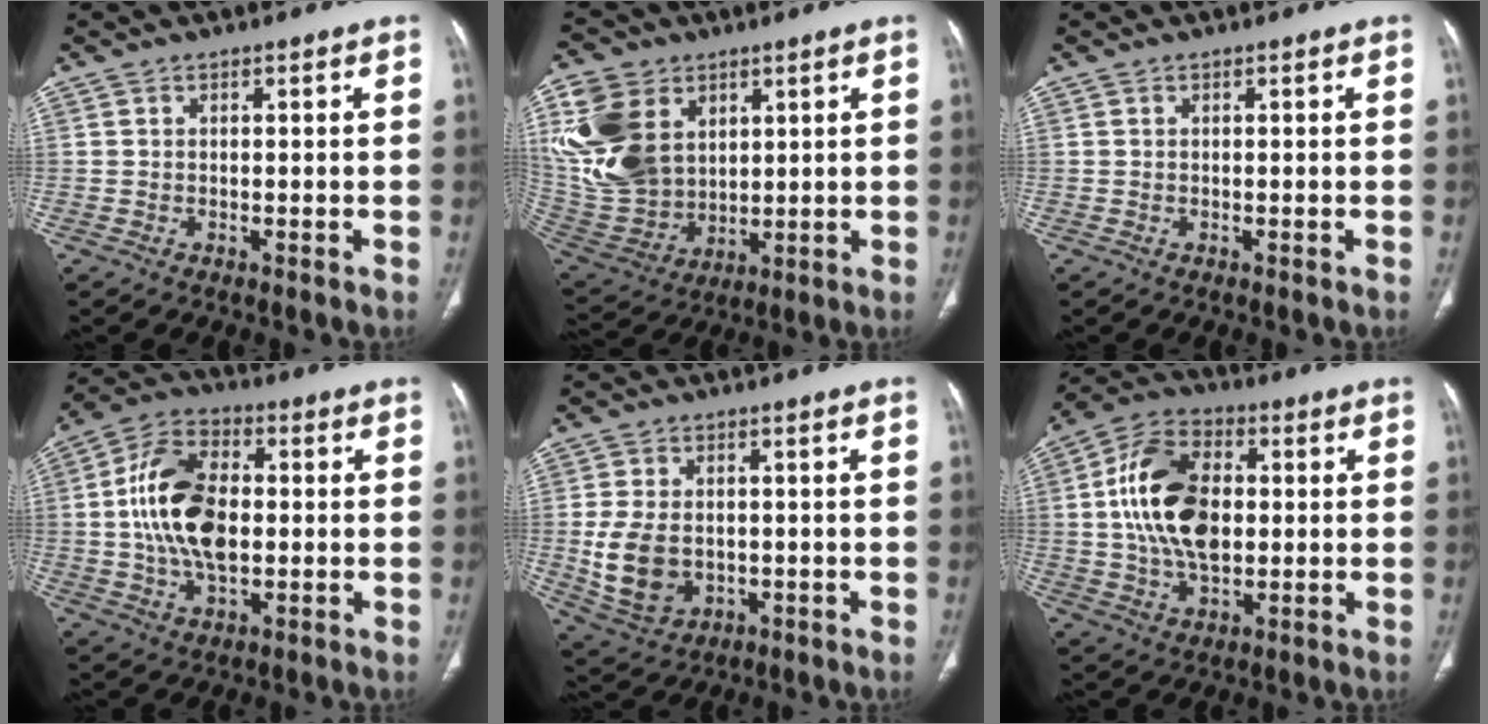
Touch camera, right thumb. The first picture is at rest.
{"total": 20.0, "force": [6.1, 14.7, 12.1], "torque": [-0.251, -0.015, 0.138]}
{"total": 0.0}
{"total": 15.6, "force": [0.1, 9.3, 12.6], "torque": [-0.230, 0.019, -0.002]}
{"total": 10.6, "force": [-0.9, 7.6, 7.3], "torque": [-0.132, -0.001, 0.002]}
{"total": 16.7, "force": [1.1, 10.5, 13.0], "torque": [-0.226, 0.017, 0.019]}